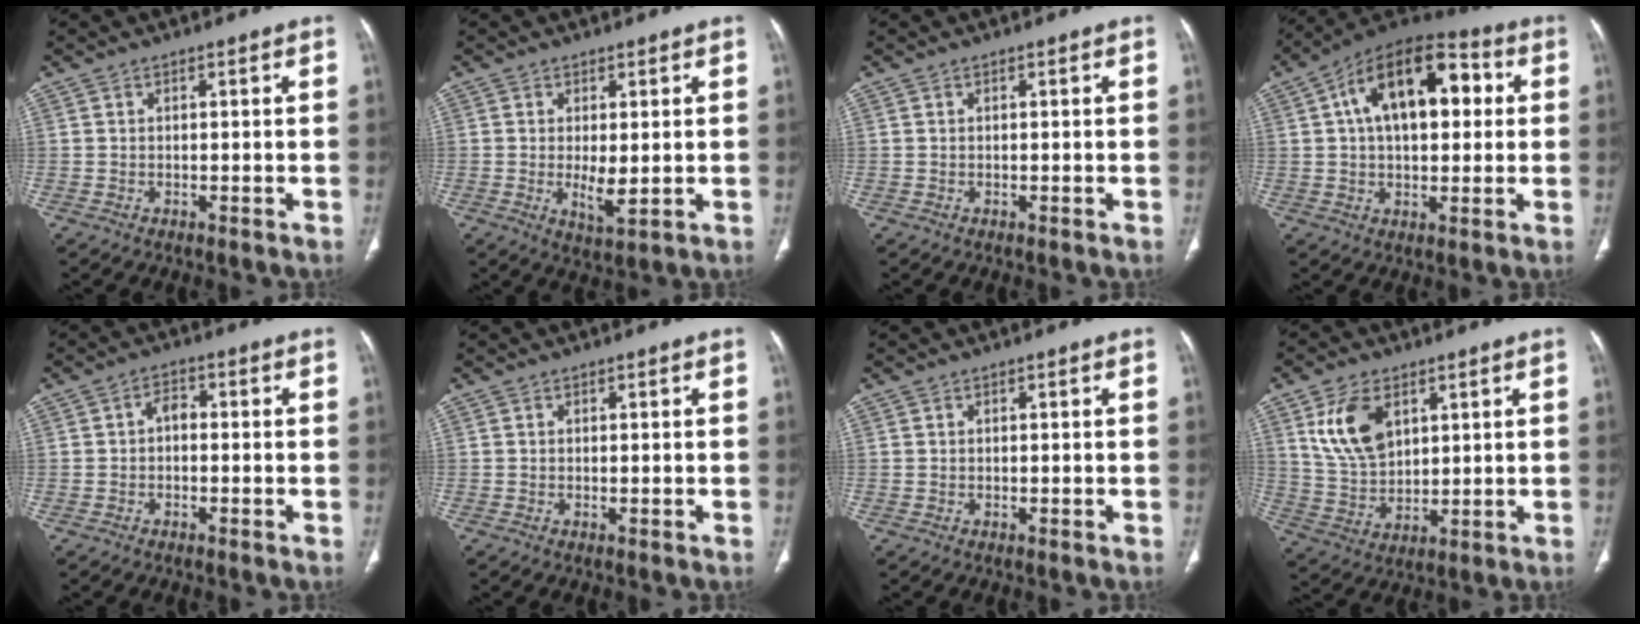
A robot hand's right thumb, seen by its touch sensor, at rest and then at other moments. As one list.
[{"total": 4.7, "force": [-0.2, 1.9, 4.3], "torque": [-0.074, -0.015, 0.003]}, {"total": 0.0}, {"total": 19.0, "force": [4.1, 10.6, 15.2], "torque": [-0.209, 0.028, 0.055]}, {"total": 2.5, "force": [-0.3, 1.7, 1.9], "torque": [-0.022, 0.013, -0.013]}, {"total": 0.0}, {"total": 0.0}, {"total": 11.3, "force": [4.7, 6.9, 7.5], "torque": [-0.126, -0.017, 0.101]}]